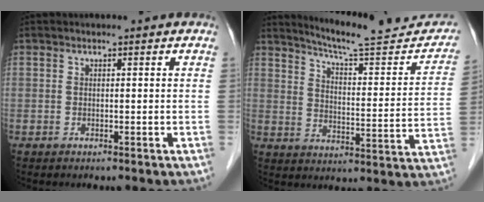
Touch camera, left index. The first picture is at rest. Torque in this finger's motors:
{"motor_torque": [-0.31, -1.02, 0.09, 0.02]}